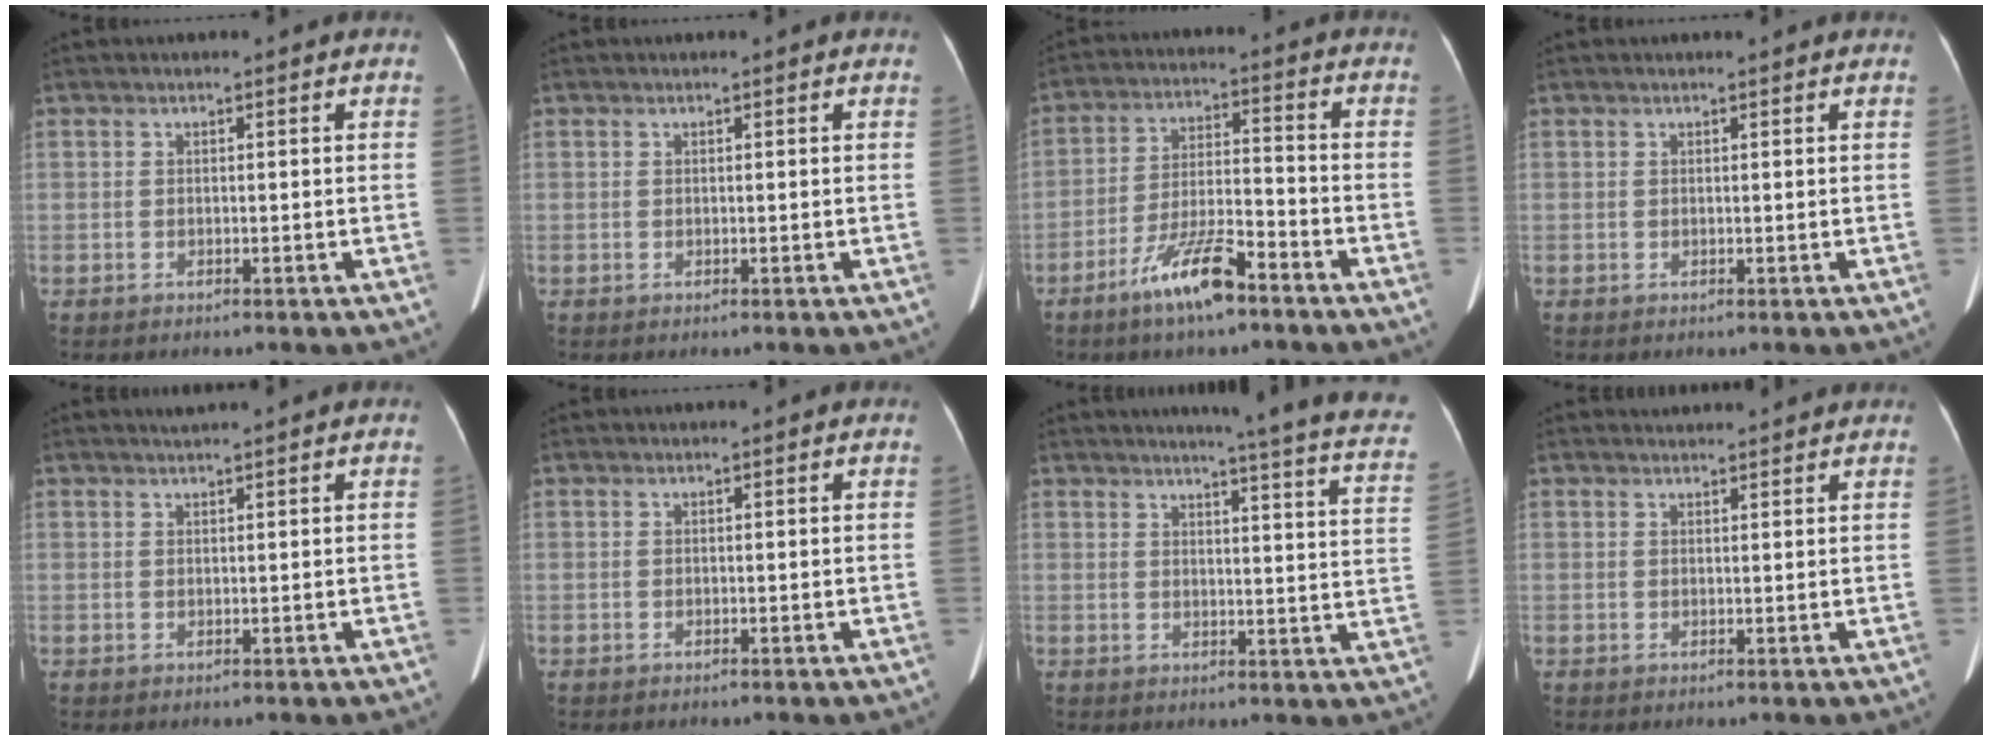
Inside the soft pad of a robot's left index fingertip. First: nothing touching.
{"total": 0.0}
{"total": 9.7, "force": [-6.7, 1.6, 6.8], "torque": [-0.136, -0.009, -0.122]}
{"total": 1.1, "force": [1.0, 0.0, 0.3], "torque": [-0.011, 0.006, 0.010]}
{"total": 1.0, "force": [0.9, -0.3, 0.4], "torque": [-0.011, 0.004, 0.022]}
{"total": 0.0}
{"total": 18.1, "force": [15.8, -0.2, 8.7], "torque": [-0.108, -0.072, 0.162]}
{"total": 3.8, "force": [3.7, 0.5, 0.5], "torque": [-0.012, 0.024, 0.045]}